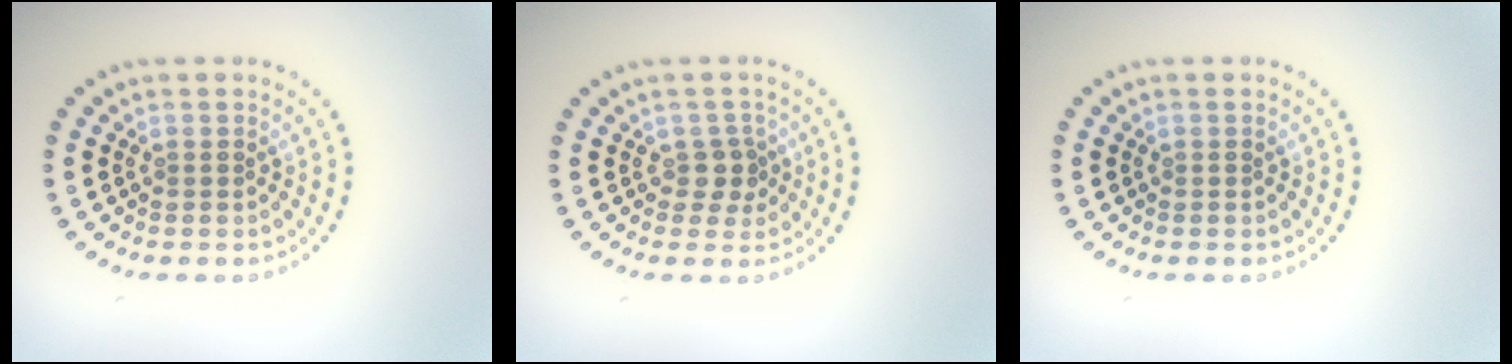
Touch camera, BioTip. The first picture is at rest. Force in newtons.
{"total": 1.8, "press": 1.6, "slide": 0.8}
{"total": 0.0}